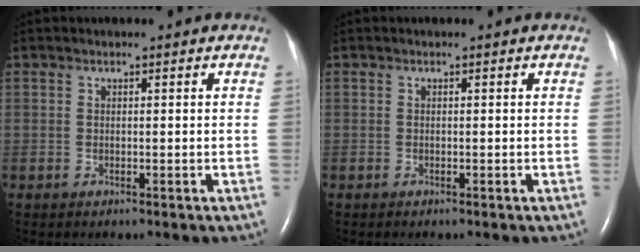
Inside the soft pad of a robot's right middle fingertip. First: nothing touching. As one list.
[{"total": 0.0}]